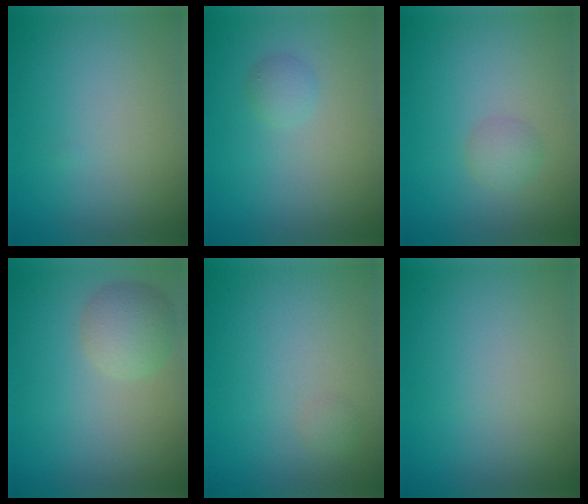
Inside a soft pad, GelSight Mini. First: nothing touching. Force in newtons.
{"total": 1.1, "press": 1.1, "slide": 0.0}
{"total": 1.4, "press": 1.4, "slide": 0.1}
{"total": 3.3, "press": 3.2, "slide": 0.3}
{"total": 0.6, "press": 0.6, "slide": 0.0}
{"total": 0.0}